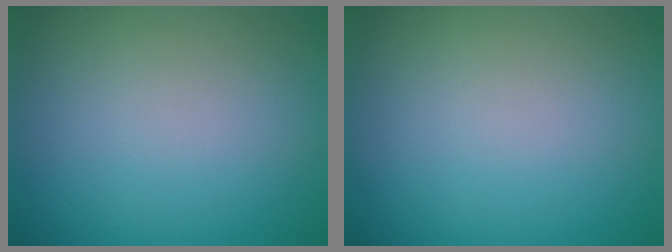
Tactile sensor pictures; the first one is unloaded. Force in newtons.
{"total": 0.0}